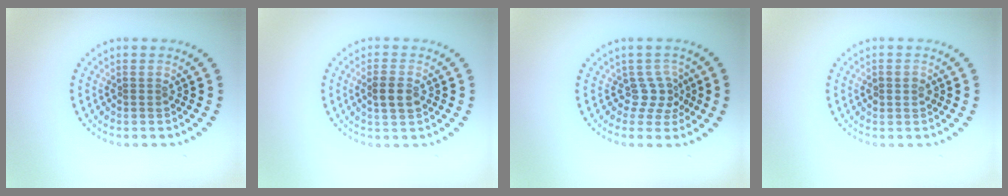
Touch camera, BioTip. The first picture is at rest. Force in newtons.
{"total": 2.4, "press": 2.4, "slide": 0.4}
{"total": 2.4, "press": 1.6, "slide": 1.8}
{"total": 1.2, "press": 1.2, "slide": 0.1}